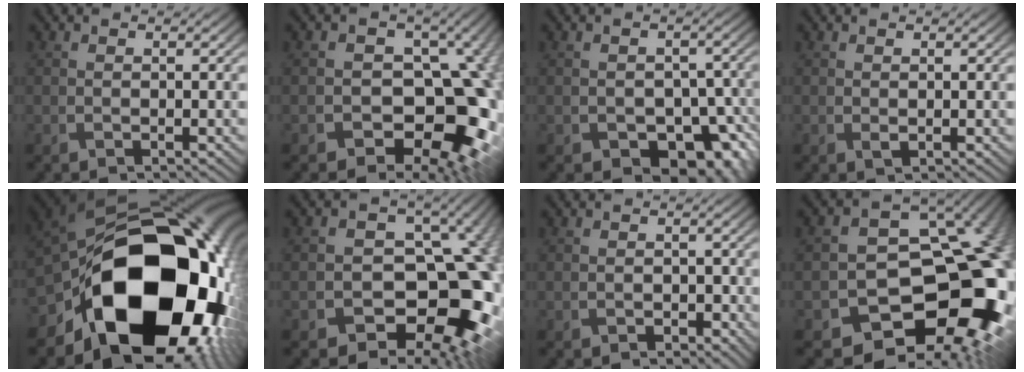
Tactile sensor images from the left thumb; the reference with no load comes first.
{"total": 13.9, "force": [-4.2, 9.5, 9.2], "torque": [-0.095, -0.002, -0.059]}
{"total": 9.4, "force": [-4.7, 6.7, 4.7], "torque": [-0.051, -0.014, -0.063]}
{"total": 0.6, "force": [0.0, 0.3, 0.6], "torque": [-0.010, -0.001, 0.000]}
{"total": 23.2, "force": [-5.2, 16.4, 15.6], "torque": [-0.309, -0.100, -0.031]}
{"total": 15.4, "force": [-4.8, 11.1, 9.5], "torque": [-0.116, -0.004, -0.070]}
{"total": 1.0, "force": [-0.5, 0.9, 0.2], "torque": [0.003, 0.003, -0.007]}
{"total": 17.5, "force": [-5.9, 12.7, 10.5], "torque": [-0.130, -0.023, -0.071]}